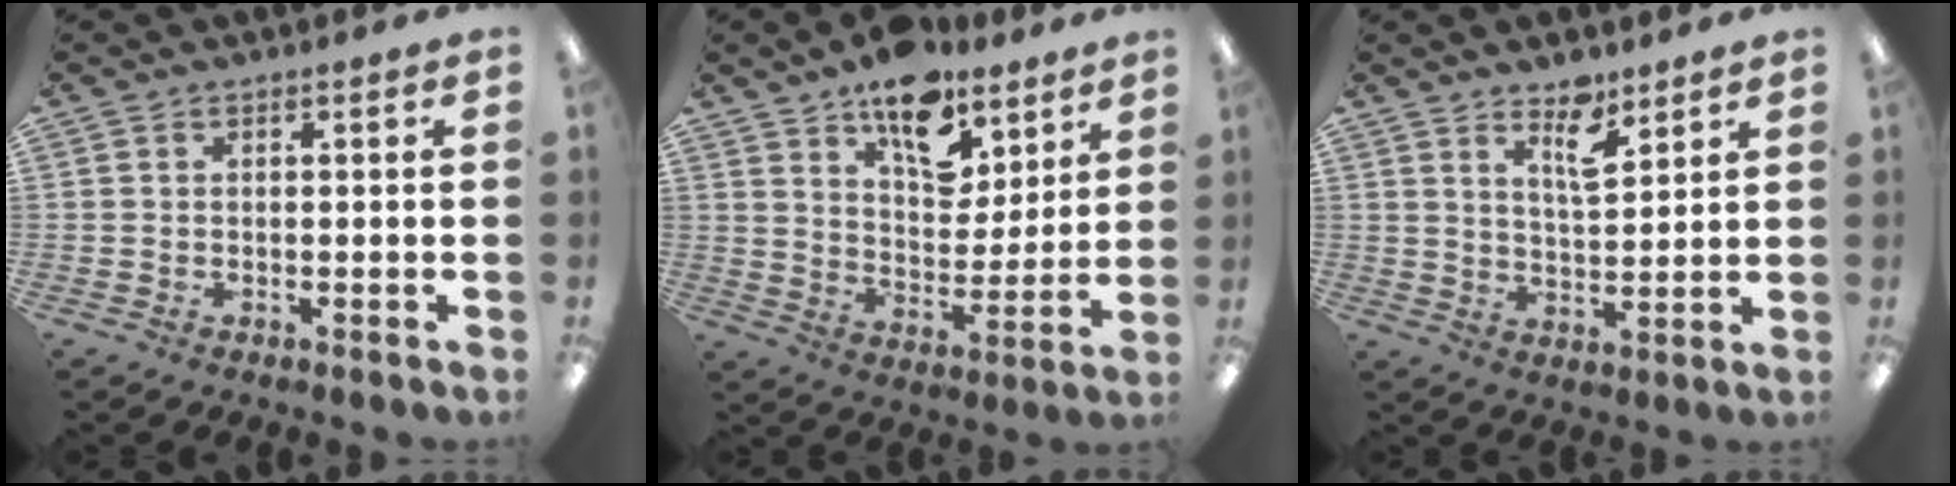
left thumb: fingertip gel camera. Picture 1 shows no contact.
{"total": 14.3, "force": [10.3, 7.4, 6.6], "torque": [-0.092, -0.063, 0.185]}
{"total": 7.6, "force": [5.5, 2.8, 4.4], "torque": [-0.061, -0.034, 0.092]}